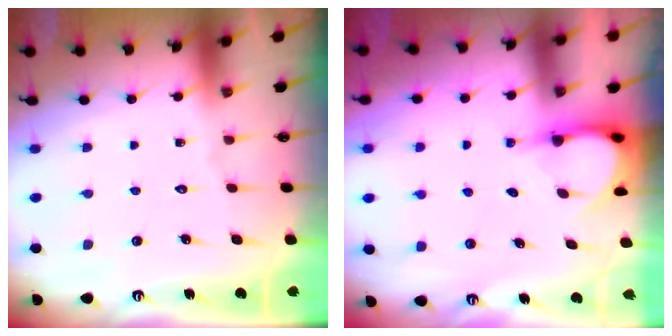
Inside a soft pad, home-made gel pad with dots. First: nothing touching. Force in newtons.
{"total": 3.9, "press": 3.9, "slide": 0.2}